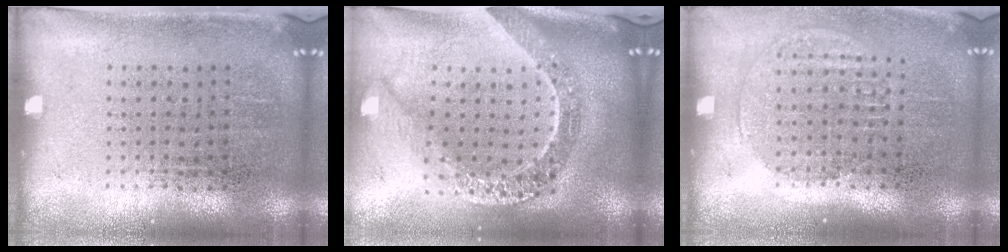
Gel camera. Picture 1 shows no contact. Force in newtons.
{"total": 2.7, "press": 2.2, "slide": 1.7}
{"total": 1.4, "press": 1.1, "slide": 0.7}